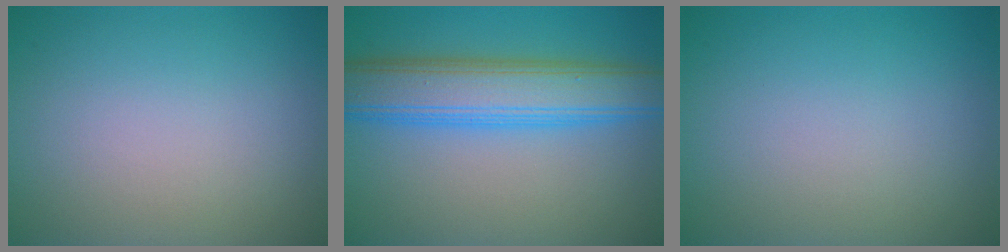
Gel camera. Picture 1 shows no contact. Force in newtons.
{"total": 7.5, "press": 7.5, "slide": 0.1}
{"total": 0.0}